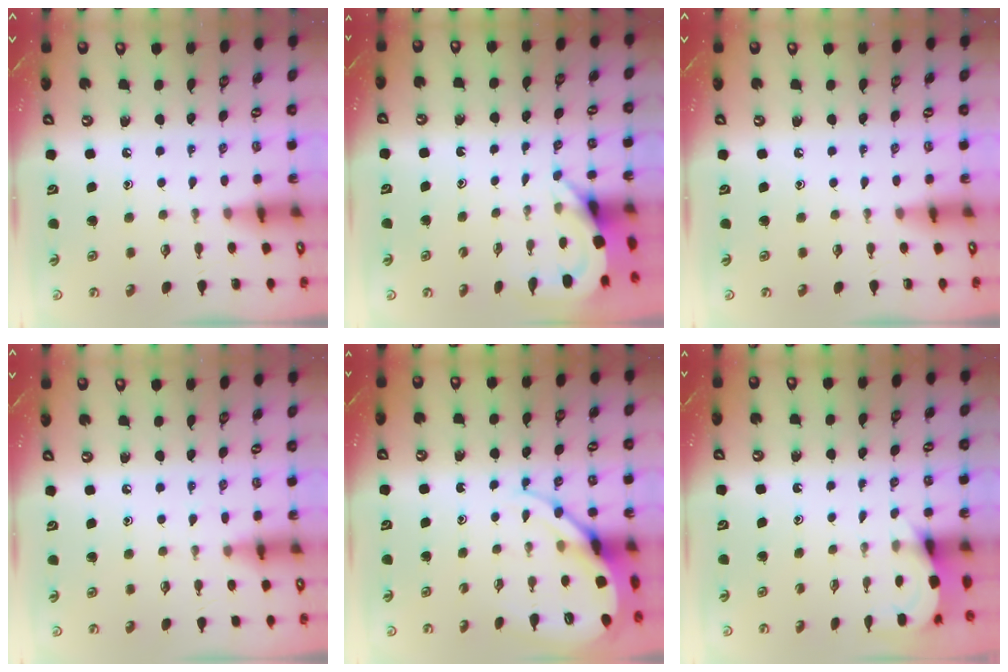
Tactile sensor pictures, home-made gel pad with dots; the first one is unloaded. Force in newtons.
{"total": 3.9, "press": 3.9, "slide": 0.3}
{"total": 0.0}
{"total": 5.0, "press": 5.0, "slide": 0.7}
{"total": 9.9, "press": 9.8, "slide": 1.2}
{"total": 5.1, "press": 5.1, "slide": 0.3}